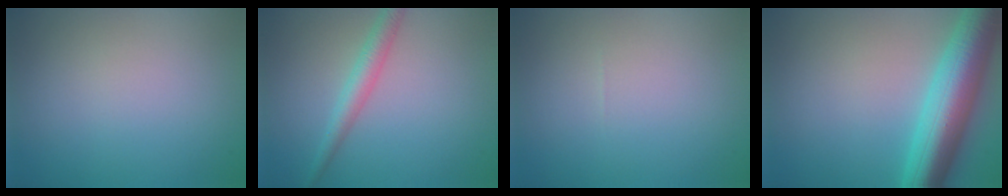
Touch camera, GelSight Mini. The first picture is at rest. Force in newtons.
{"total": 2.5, "press": 2.5, "slide": 0.1}
{"total": 0.0}
{"total": 9.3, "press": 9.3, "slide": 0.2}